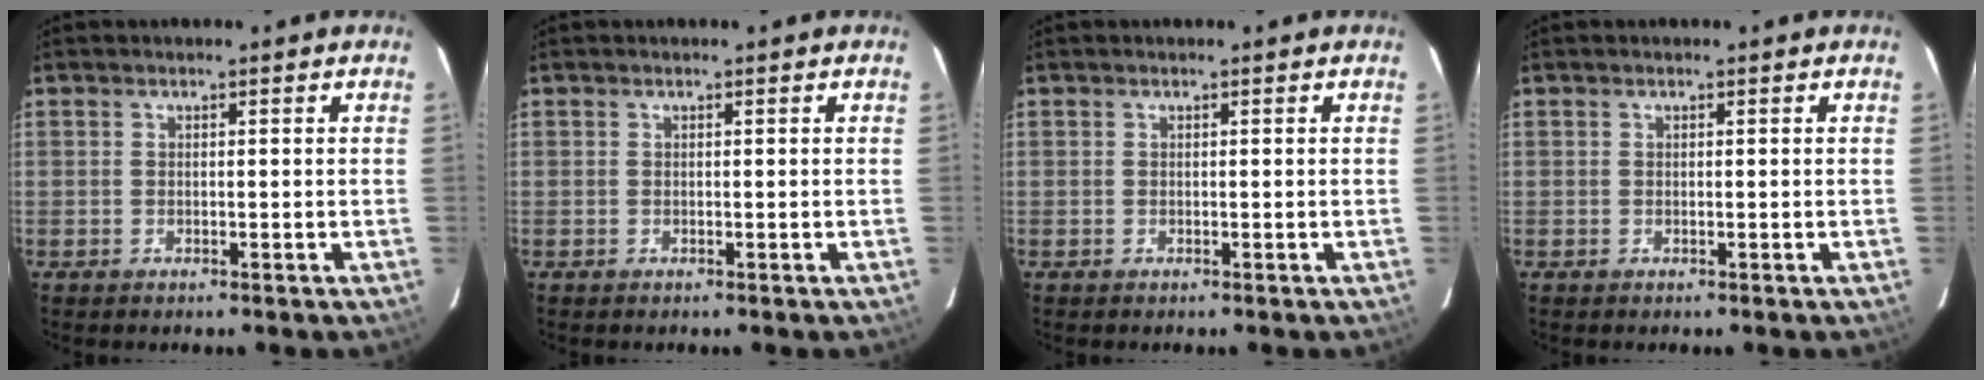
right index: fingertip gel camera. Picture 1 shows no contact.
{"total": 0.0}
{"total": 0.0}
{"total": 0.0}